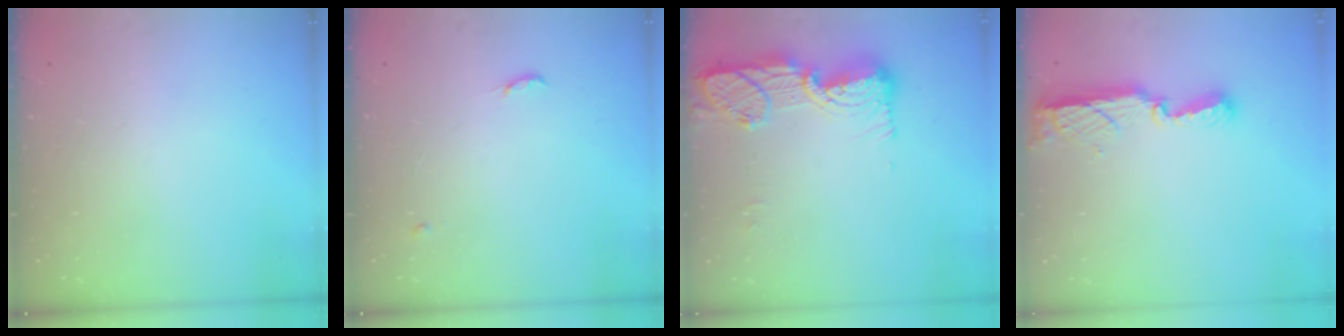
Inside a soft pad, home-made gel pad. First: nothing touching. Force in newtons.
{"total": 7.8, "press": 4.4, "slide": 6.4}
{"total": 15.1, "press": 15.0, "slide": 1.0}
{"total": 8.3, "press": 8.3, "slide": 0.7}